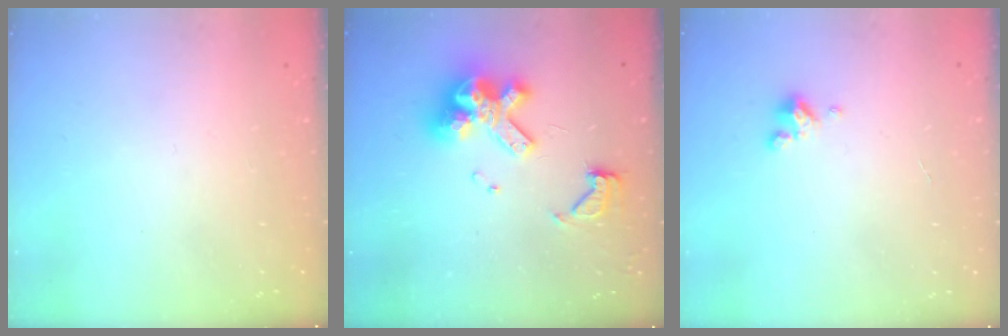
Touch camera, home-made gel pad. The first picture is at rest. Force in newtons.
{"total": 13.8, "press": 13.7, "slide": 1.6}
{"total": 2.5, "press": 2.5, "slide": 0.3}